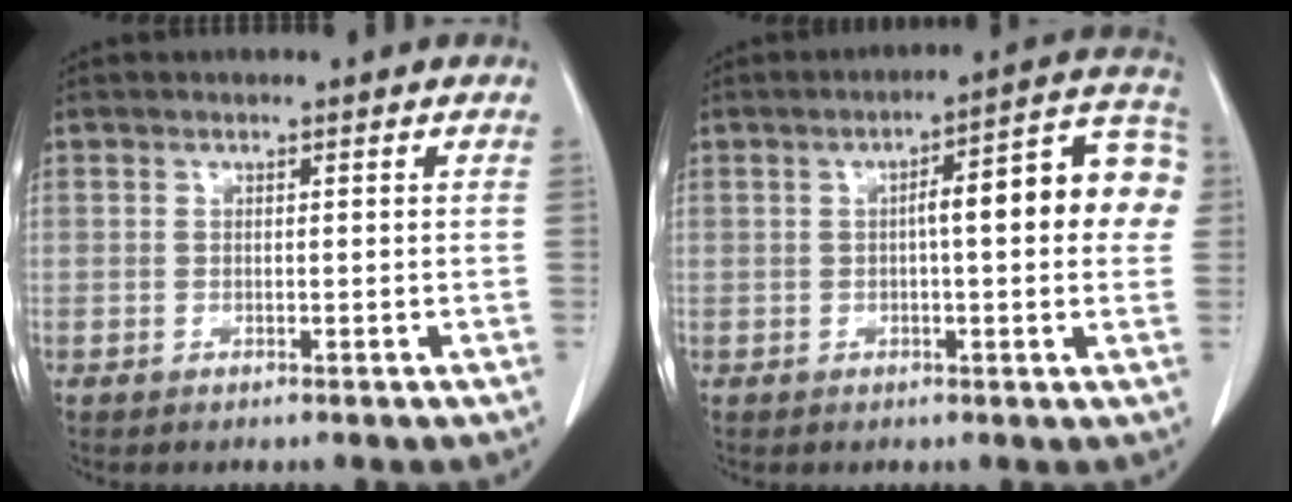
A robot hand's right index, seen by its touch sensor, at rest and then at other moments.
{"total": 12.4, "force": [1.0, 2.6, 12.1], "torque": [-0.153, 0.040, 0.007]}